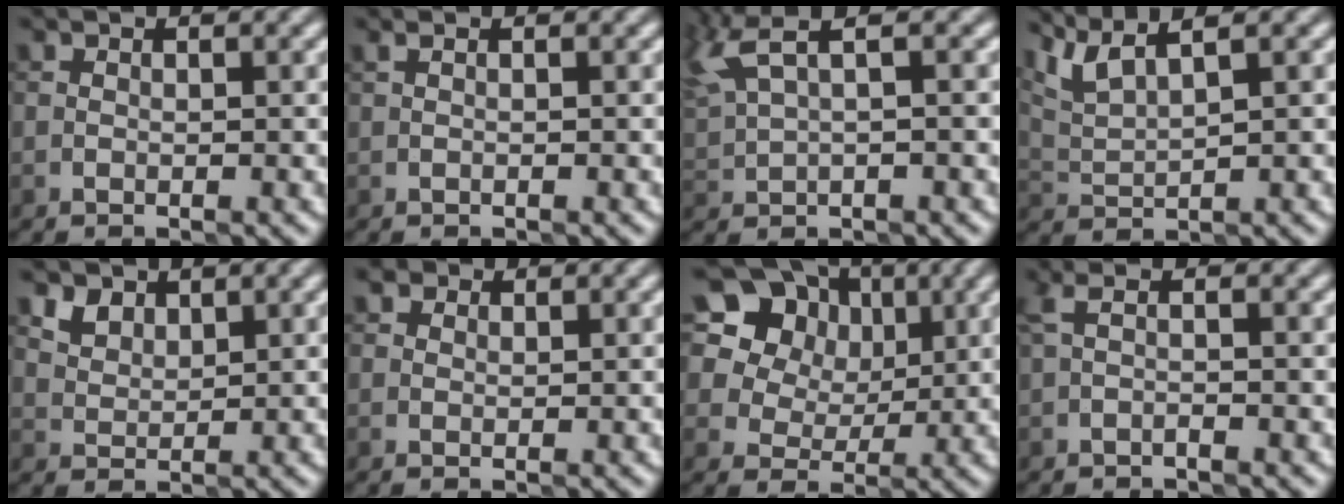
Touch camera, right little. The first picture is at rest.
{"total": 0.5, "force": [0.3, -0.2, 0.4], "torque": [-0.014, 0.004, 0.007]}
{"total": 4.5, "force": [2.7, 1.2, 3.4], "torque": [-0.096, 0.018, 0.059]}
{"total": 4.5, "force": [3.5, 0.7, 2.7], "torque": [-0.066, 0.017, 0.074]}
{"total": 3.4, "force": [2.4, 1.9, 1.5], "torque": [-0.047, -0.001, 0.061]}
{"total": 1.5, "force": [1.1, 0.9, 0.6], "torque": [-0.010, 0.001, 0.002]}
{"total": 17.7, "force": [8.7, 13.5, 7.5], "torque": [-0.195, 0.048, 0.160]}
{"total": 1.2, "force": [-0.1, -0.1, 1.2], "torque": [-0.033, 0.002, -0.004]}